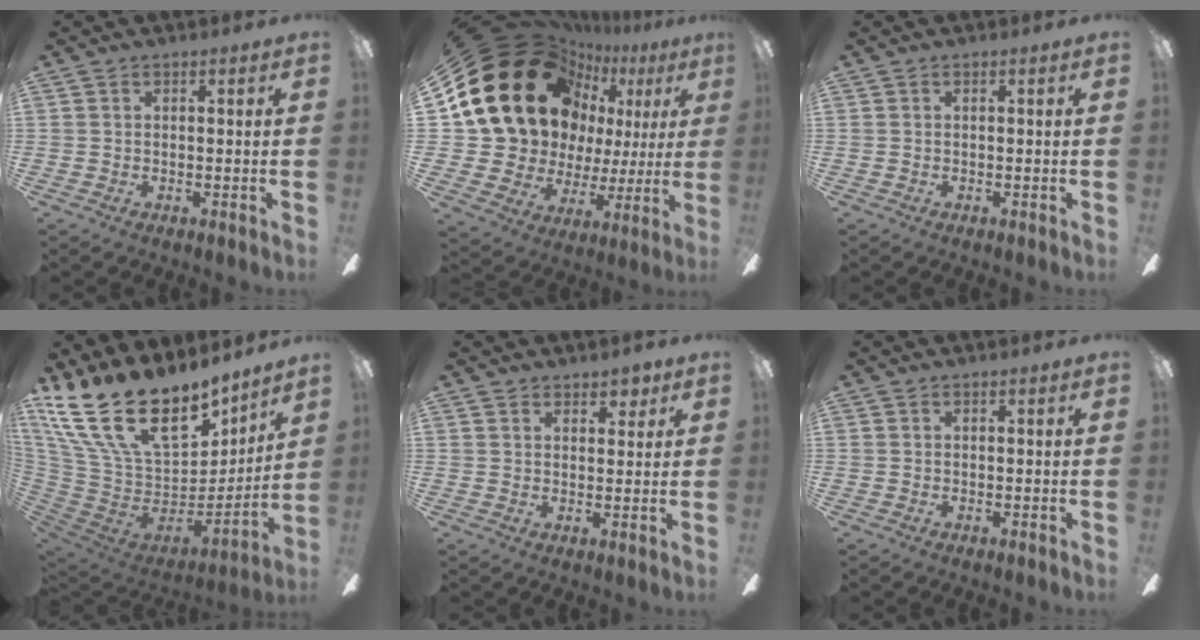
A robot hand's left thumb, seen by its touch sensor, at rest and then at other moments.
{"total": 28.2, "force": [11.6, 19.7, 16.6], "torque": [-0.323, -0.071, 0.243]}
{"total": 0.0}
{"total": 26.5, "force": [17.4, 13.0, 15.1], "torque": [-0.298, -0.120, 0.336]}
{"total": 3.4, "force": [2.8, 1.7, 1.1], "torque": [-0.011, -0.009, 0.049]}
{"total": 0.0}